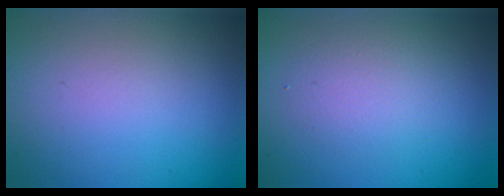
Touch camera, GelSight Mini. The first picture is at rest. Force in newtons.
{"total": 2.4, "press": 2.4, "slide": 0.1}